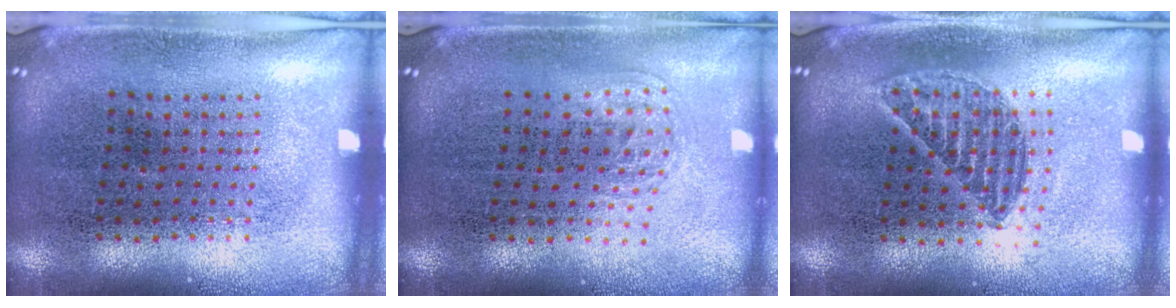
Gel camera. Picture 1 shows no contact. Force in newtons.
{"total": 1.0, "press": 0.6, "slide": 0.8}
{"total": 1.2, "press": 1.1, "slide": 0.5}